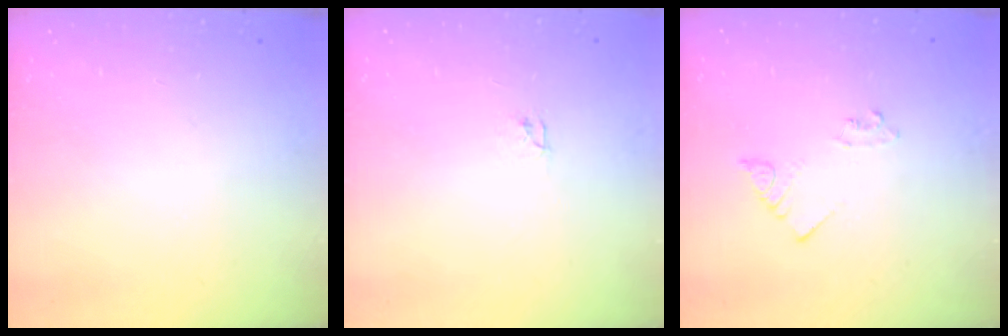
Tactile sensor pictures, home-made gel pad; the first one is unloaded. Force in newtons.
{"total": 2.1, "press": 2.1, "slide": 0.3}
{"total": 1.4, "press": 1.4, "slide": 0.1}